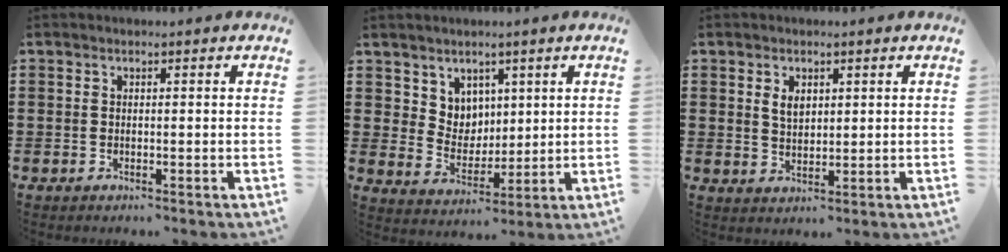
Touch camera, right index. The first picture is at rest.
{"total": 5.7, "force": [3.7, 4.4, 0.3], "torque": [-0.034, -0.003, 0.070]}
{"total": 2.8, "force": [1.1, 1.7, 1.9], "torque": [-0.033, 0.003, 0.018]}